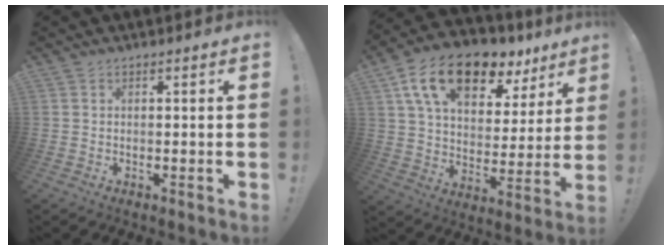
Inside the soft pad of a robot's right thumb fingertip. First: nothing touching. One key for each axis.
{"total": 18.2, "fx": 11.0, "fy": 9.4, "fz": 11.1, "tx": -0.185, "ty": -0.057, "tz": 0.195}